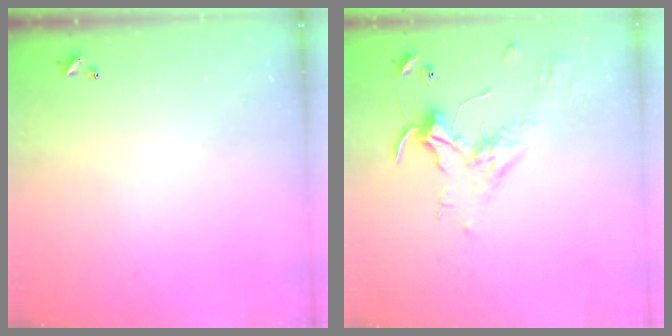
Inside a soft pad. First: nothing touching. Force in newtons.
{"total": 1.6, "press": 1.6, "slide": 0.4}